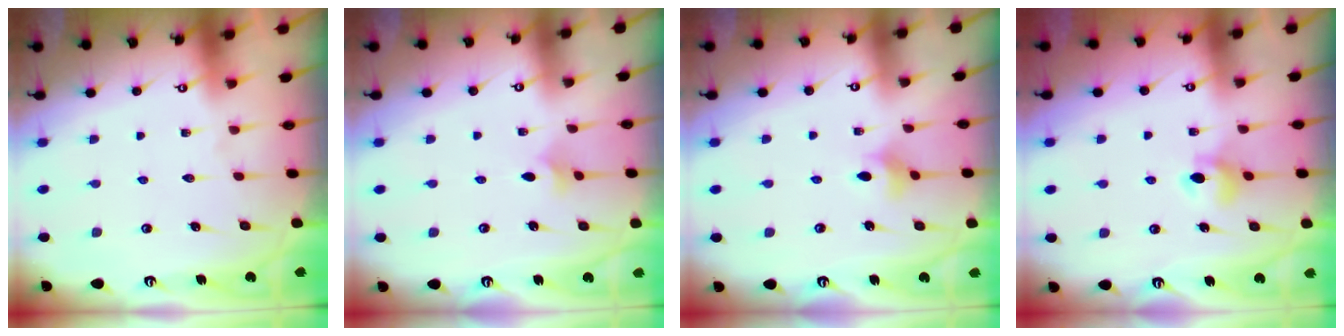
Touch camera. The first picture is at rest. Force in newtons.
{"total": 2.9, "press": 2.8, "slide": 0.7}
{"total": 4.8, "press": 4.7, "slide": 0.8}
{"total": 6.0, "press": 6.0, "slide": 0.6}